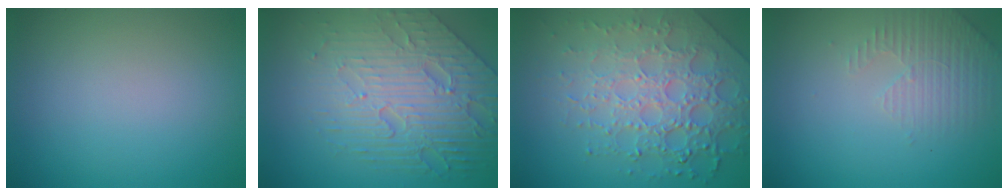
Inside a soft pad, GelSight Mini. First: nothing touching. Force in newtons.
{"total": 7.9, "press": 5.7, "slide": 5.5}
{"total": 8.1, "press": 5.6, "slide": 5.9}
{"total": 2.8, "press": 2.7, "slide": 0.8}